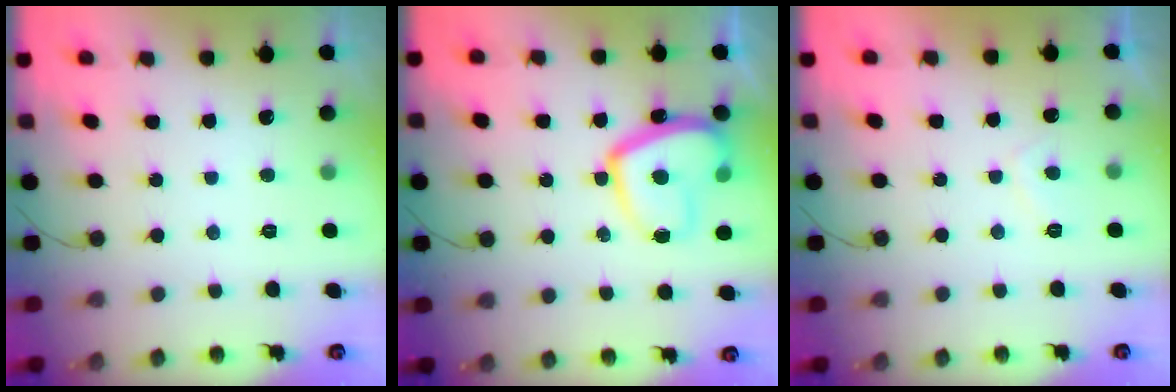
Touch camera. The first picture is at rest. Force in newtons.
{"total": 14.4, "press": 14.3, "slide": 1.4}
{"total": 2.1, "press": 2.0, "slide": 0.9}